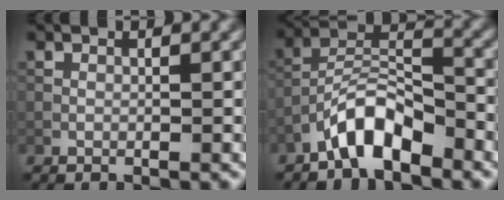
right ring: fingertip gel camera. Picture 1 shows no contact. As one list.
[{"total": 5.5, "force": [-3.9, 1.8, 3.4], "torque": [-0.056, 0.015, -0.076]}]